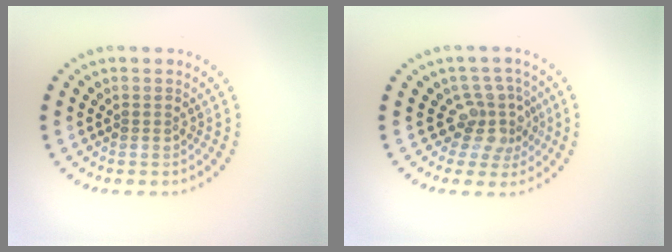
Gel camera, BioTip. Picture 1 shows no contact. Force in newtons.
{"total": 3.4, "press": 2.4, "slide": 2.3}